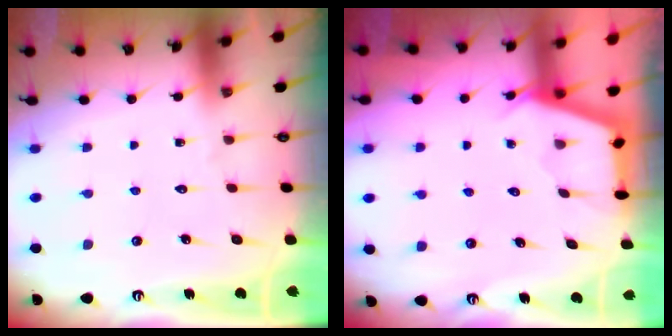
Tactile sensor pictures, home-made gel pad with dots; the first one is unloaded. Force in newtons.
{"total": 2.9, "press": 2.9, "slide": 0.3}